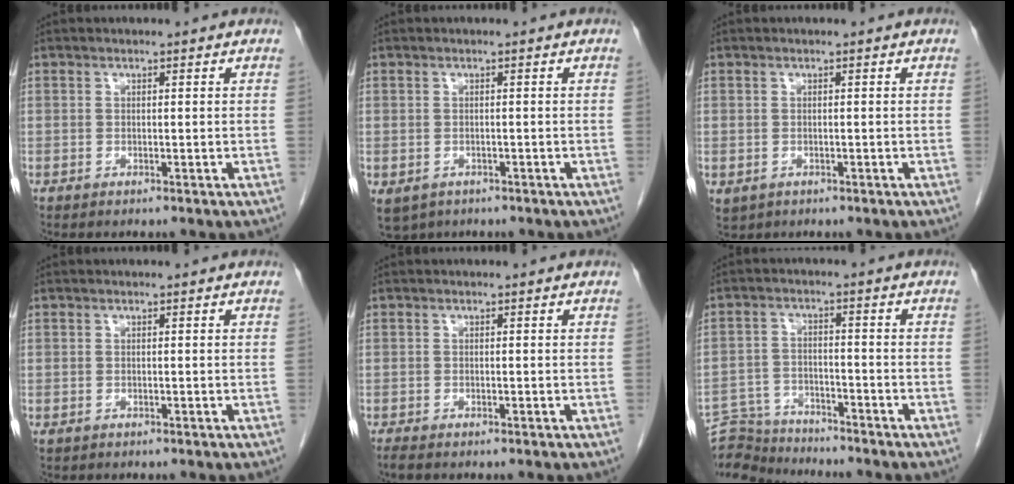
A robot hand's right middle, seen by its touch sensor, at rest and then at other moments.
{"total": 5.3, "force": [-2.9, 4.0, 1.9], "torque": [-0.037, -0.004, -0.038]}
{"total": 1.9, "force": [-0.5, 1.6, 0.8], "torque": [-0.018, -0.001, 0.004]}
{"total": 0.0}
{"total": 0.9, "force": [-0.8, 0.2, 0.5], "torque": [-0.018, -0.005, -0.014]}
{"total": 9.0, "force": [-8.9, 1.1, 0.0], "torque": [-0.003, 0.012, -0.158]}